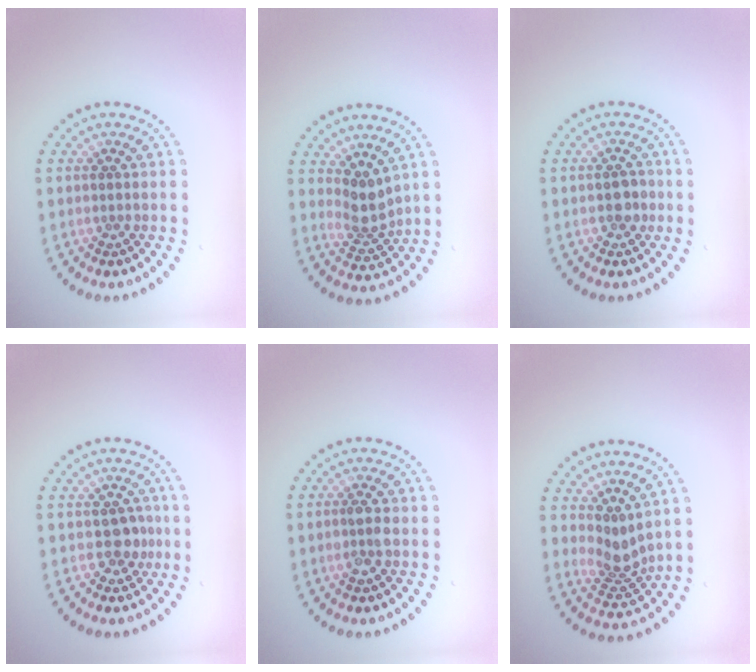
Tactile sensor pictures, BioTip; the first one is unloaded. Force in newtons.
{"total": 2.9, "press": 2.3, "slide": 1.8}
{"total": 1.9, "press": 1.9, "slide": 0.3}
{"total": 1.7, "press": 1.4, "slide": 0.9}
{"total": 1.7, "press": 1.7, "slide": 0.3}
{"total": 2.6, "press": 1.9, "slide": 1.7}